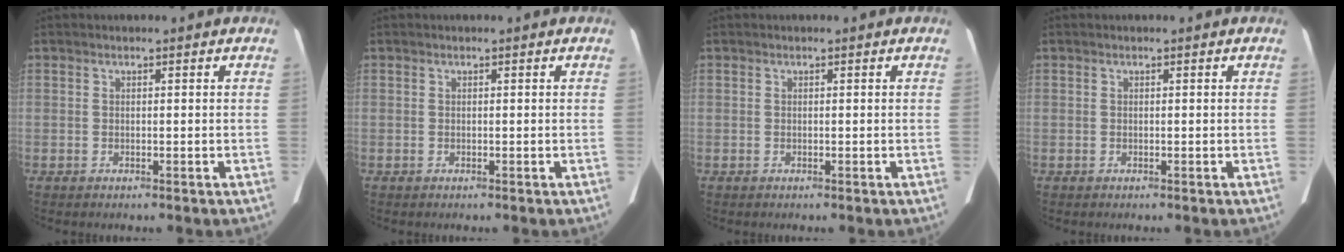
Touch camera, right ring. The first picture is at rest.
{"total": 0.0}
{"total": 0.0}
{"total": 0.0}